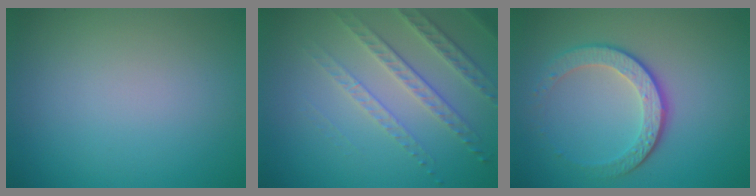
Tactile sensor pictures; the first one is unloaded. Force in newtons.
{"total": 3.4, "press": 3.2, "slide": 1.3}
{"total": 4.2, "press": 3.1, "slide": 2.8}